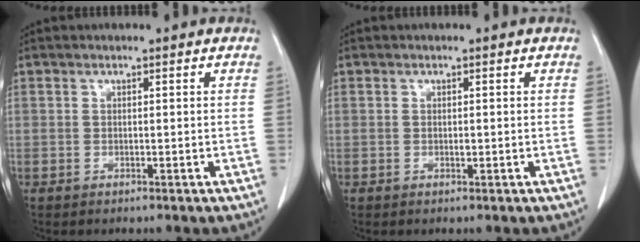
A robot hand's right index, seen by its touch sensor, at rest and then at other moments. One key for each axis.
{"total": 0.6, "fx": -0.1, "fy": 0.2, "fz": 0.6, "tx": -0.014, "ty": 0.000, "tz": -0.001}